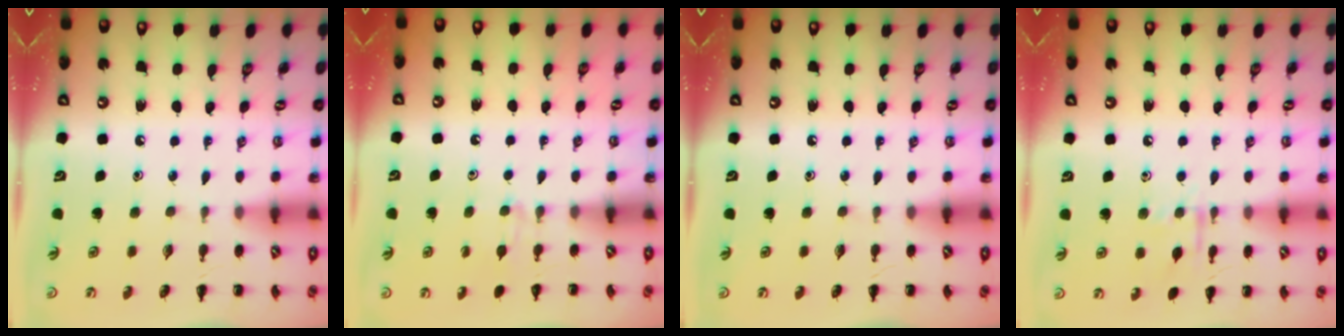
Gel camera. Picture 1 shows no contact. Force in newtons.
{"total": 4.4, "press": 4.1, "slide": 1.7}
{"total": 0.0}
{"total": 7.4, "press": 7.3, "slide": 0.8}